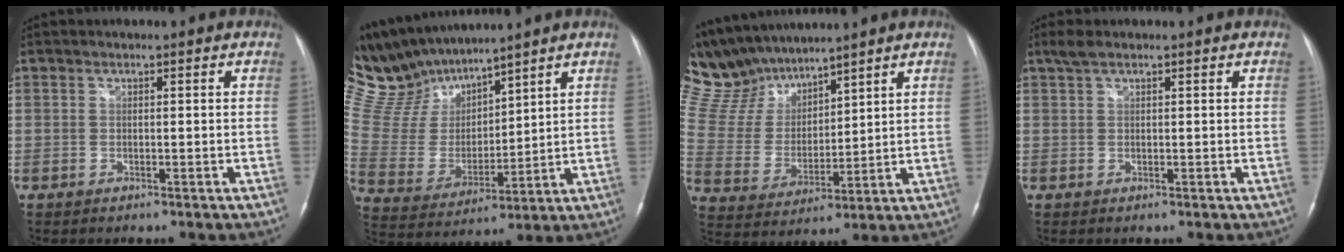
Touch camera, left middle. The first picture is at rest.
{"total": 13.6, "force": [12.6, 3.5, 4.0], "torque": [-0.103, 0.013, 0.262]}
{"total": 12.6, "force": [11.5, 3.8, 3.5], "torque": [-0.094, 0.021, 0.239]}
{"total": 2.0, "force": [1.5, 0.4, 1.2], "torque": [-0.030, 0.014, 0.032]}